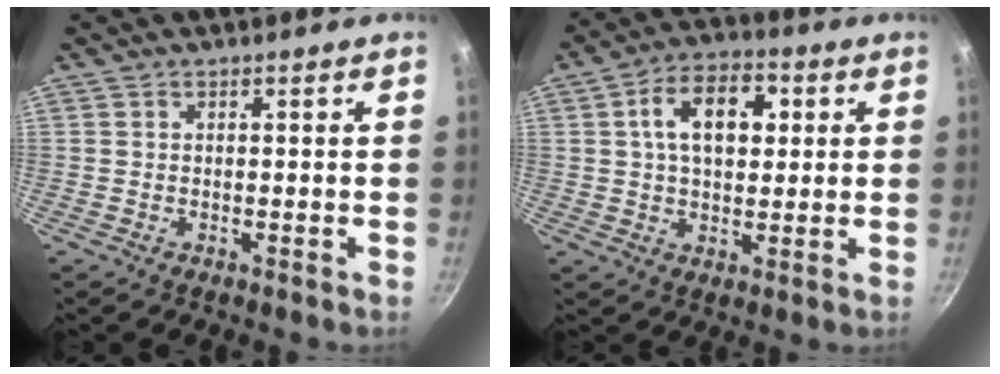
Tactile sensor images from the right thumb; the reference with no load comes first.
{"total": 11.9, "force": [2.7, 7.4, 8.9], "torque": [-0.118, 0.011, 0.035]}